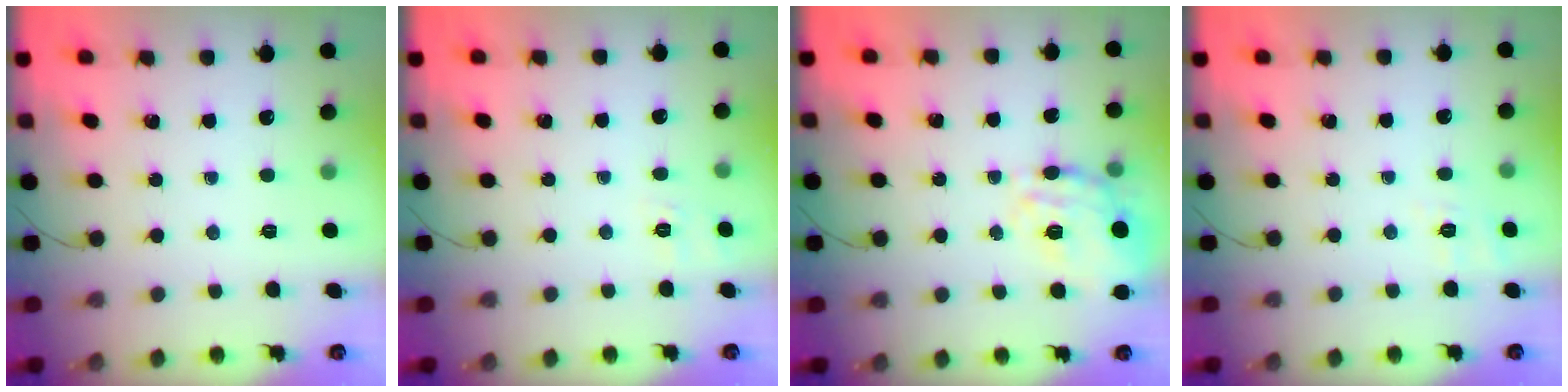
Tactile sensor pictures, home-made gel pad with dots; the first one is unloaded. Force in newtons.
{"total": 2.7, "press": 2.1, "slide": 1.6}
{"total": 17.1, "press": 17.1, "slide": 0.5}
{"total": 2.4, "press": 1.3, "slide": 2.1}